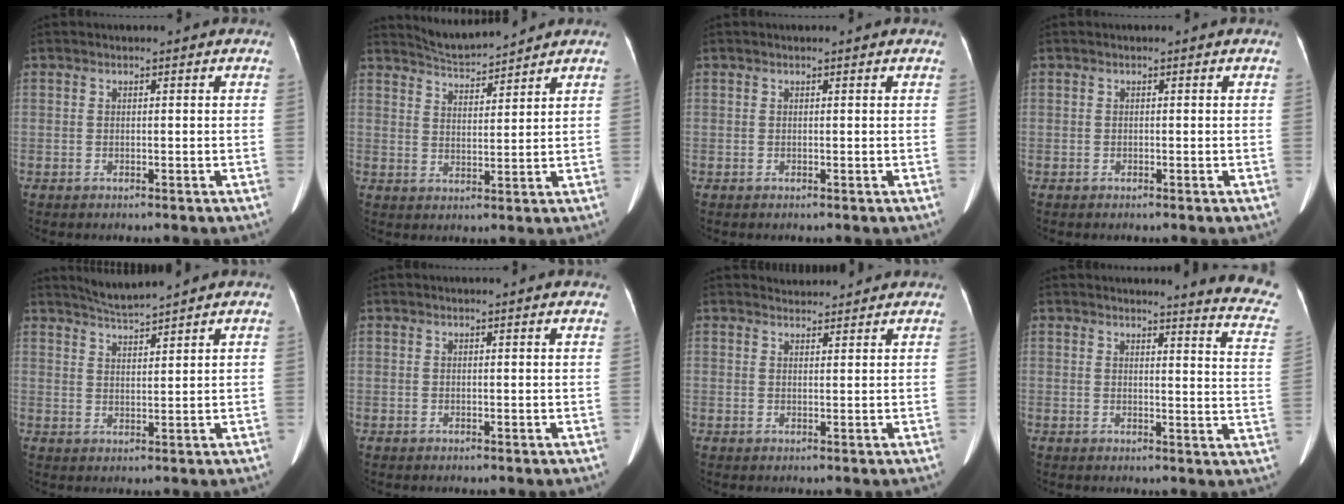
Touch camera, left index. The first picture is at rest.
{"total": 5.5, "force": [5.5, -0.1, 0.3], "torque": [-0.014, 0.009, 0.103]}
{"total": 0.6, "force": [0.6, 0.0, 0.2], "torque": [-0.009, 0.004, 0.007]}
{"total": 0.0}
{"total": 3.8, "force": [3.6, -0.9, 0.5], "torque": [-0.016, 0.001, 0.073]}
{"total": 1.8, "force": [1.7, -0.1, 0.7], "torque": [-0.016, 0.010, 0.017]}
{"total": 3.0, "force": [2.9, 0.6, -0.2], "torque": [-0.004, 0.018, 0.041]}
{"total": 11.0, "force": [10.6, -0.5, 2.7], "torque": [-0.013, -0.095, 0.086]}